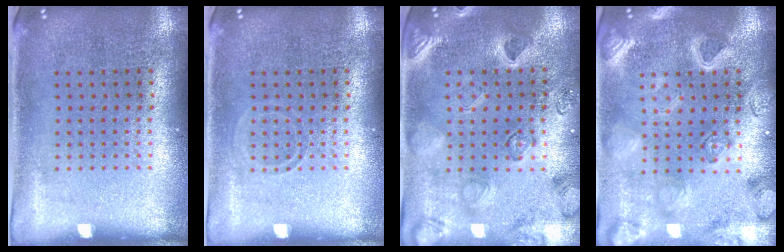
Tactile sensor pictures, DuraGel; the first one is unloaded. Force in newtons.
{"total": 0.7, "press": 0.6, "slide": 0.3}
{"total": 2.3, "press": 2.2, "slide": 0.8}
{"total": 3.2, "press": 3.1, "slide": 1.0}